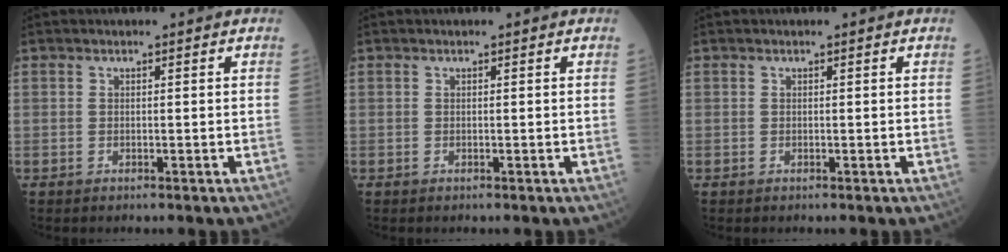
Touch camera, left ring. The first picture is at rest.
{"total": 0.0}
{"total": 0.0}